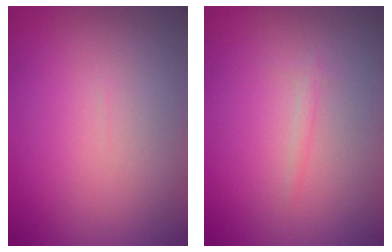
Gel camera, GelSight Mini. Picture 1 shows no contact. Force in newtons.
{"total": 1.0, "press": 1.0, "slide": 0.1}